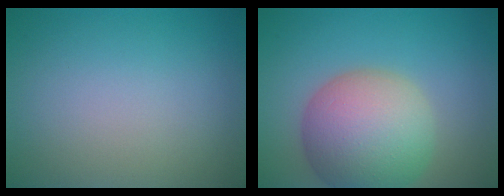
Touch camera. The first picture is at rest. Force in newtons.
{"total": 9.6, "press": 9.6, "slide": 0.6}